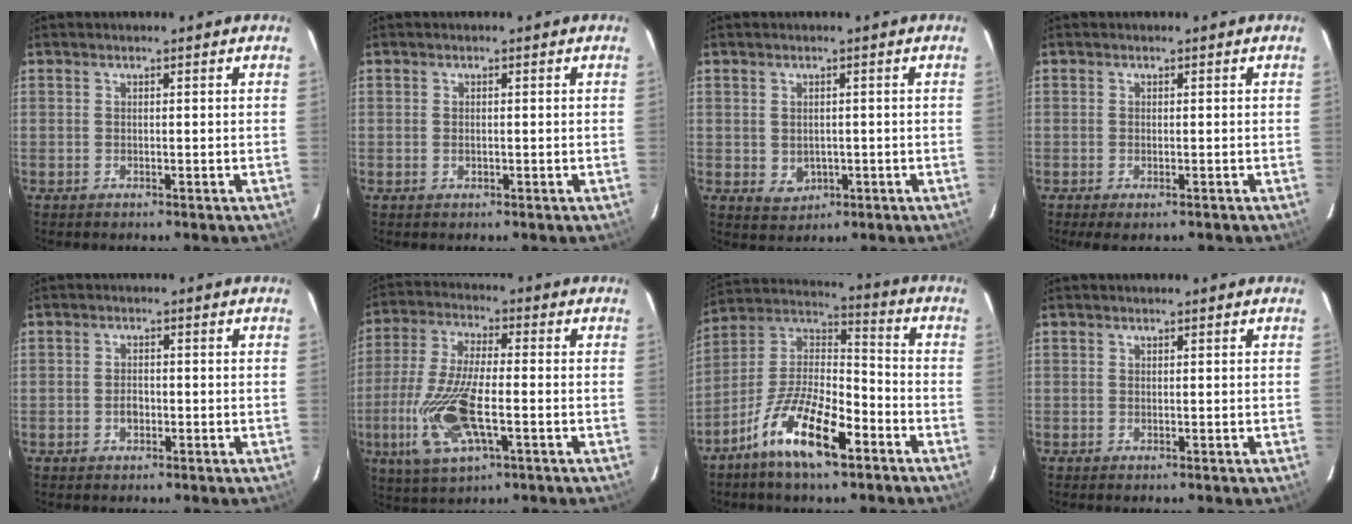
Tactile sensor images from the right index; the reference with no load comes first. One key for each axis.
{"total": 0.9, "fx": -0.2, "fy": 0.6, "fz": 0.6, "tx": -0.012, "ty": -0.001, "tz": -0.004}
{"total": 3.5, "fx": -0.4, "fy": 3.0, "fz": 1.7, "tx": -0.033, "ty": 0.000, "tz": 0.004}
{"total": 2.5, "fx": -1.7, "fy": 0.7, "fz": 1.8, "tx": -0.034, "ty": -0.007, "tz": -0.025}
{"total": 2.3, "fx": -0.8, "fy": 1.6, "fz": 1.3, "tx": -0.025, "ty": 0.005, "tz": -0.014}
{"total": 16.2, "fx": -4.8, "fy": 5.7, "fz": 14.4, "tx": -0.316, "ty": -0.017, "tz": -0.090}
{"total": 16.0, "fx": -9.1, "fy": 5.4, "fz": 12.0, "tx": -0.234, "ty": -0.004, "tz": -0.167}
{"total": 0.0}